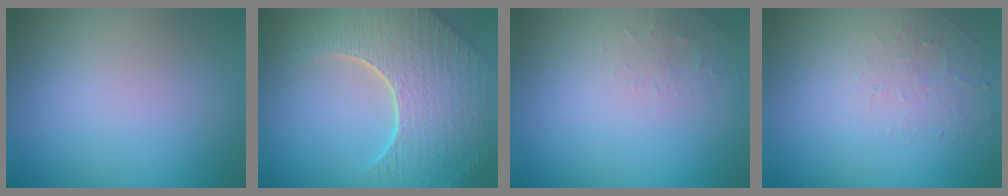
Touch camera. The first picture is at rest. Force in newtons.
{"total": 8.7, "press": 6.1, "slide": 6.1}
{"total": 1.2, "press": 1.2, "slide": 0.3}
{"total": 1.3, "press": 0.7, "slide": 1.2}